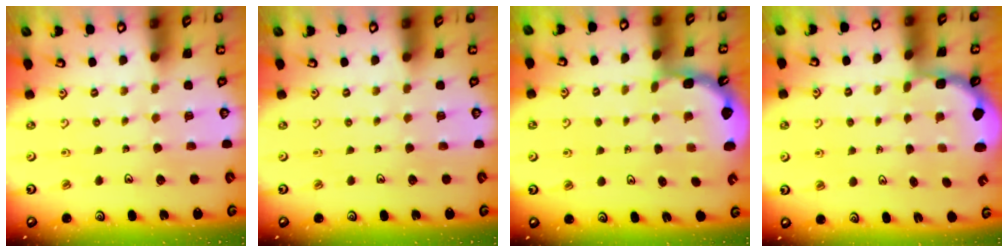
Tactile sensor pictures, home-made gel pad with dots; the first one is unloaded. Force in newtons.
{"total": 0.0}
{"total": 1.9, "press": 1.9, "slide": 0.3}
{"total": 2.8, "press": 2.2, "slide": 1.7}